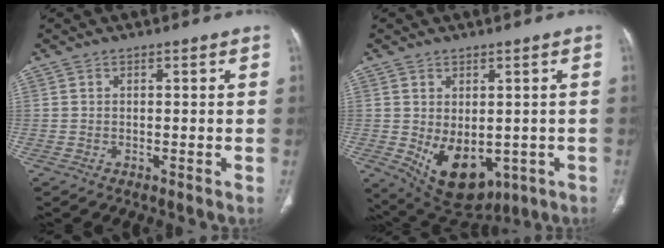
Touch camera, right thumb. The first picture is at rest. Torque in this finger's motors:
{"motor_torque": [-0.38, 0.72, 0.30, 0.25, 0.25]}